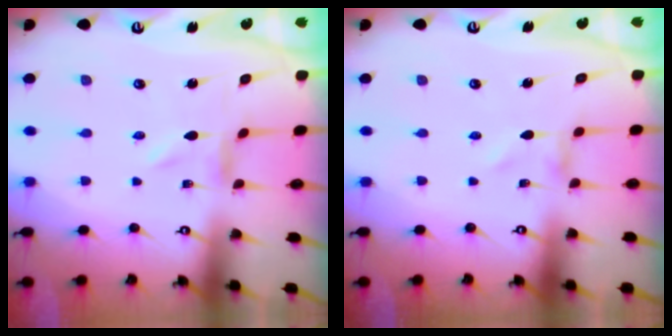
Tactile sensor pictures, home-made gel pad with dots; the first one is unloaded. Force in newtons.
{"total": 0.7, "press": 0.7, "slide": 0.1}